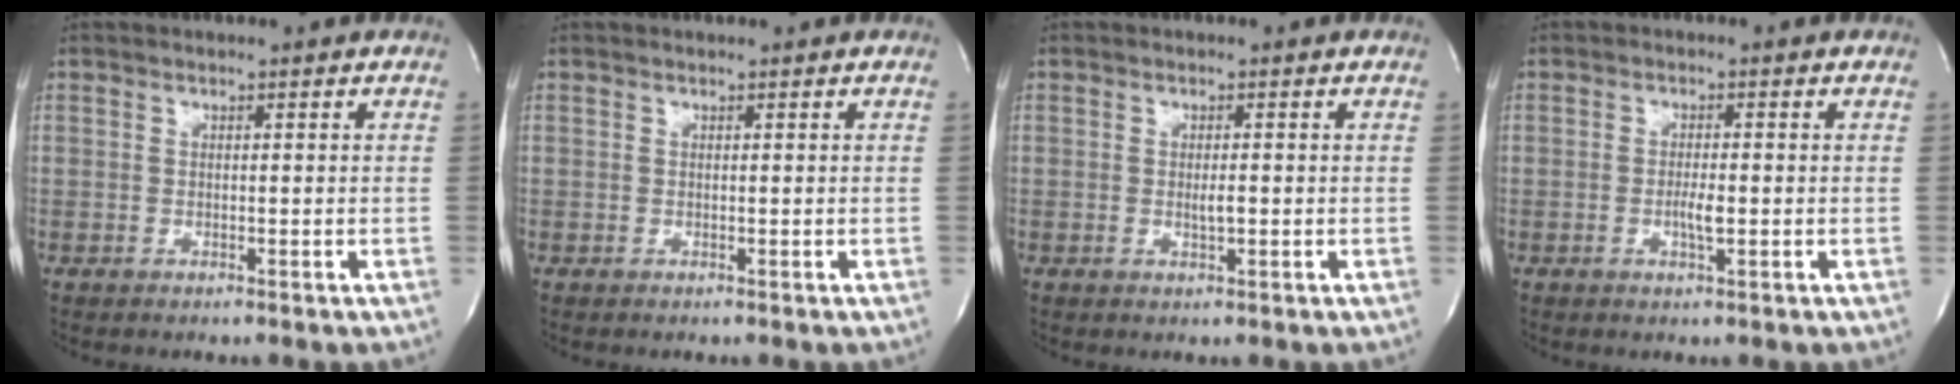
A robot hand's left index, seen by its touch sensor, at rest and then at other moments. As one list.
[{"total": 0.0}, {"total": 1.5, "force": [-0.2, 0.3, 1.4], "torque": [-0.028, -0.002, -0.002]}, {"total": 2.4, "force": [-0.6, 0.3, 2.3], "torque": [-0.045, -0.002, -0.010]}]